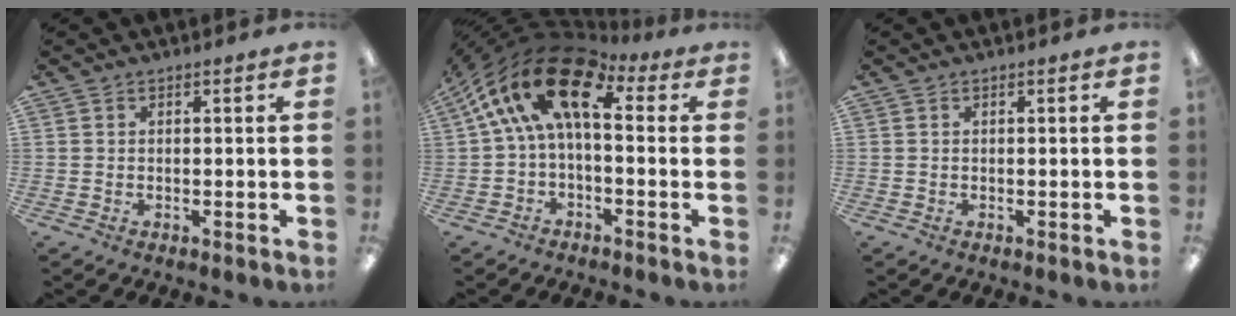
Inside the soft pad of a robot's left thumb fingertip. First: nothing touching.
{"total": 17.8, "force": [4.9, 8.8, 14.6], "torque": [-0.266, -0.021, 0.088]}
{"total": 0.0}